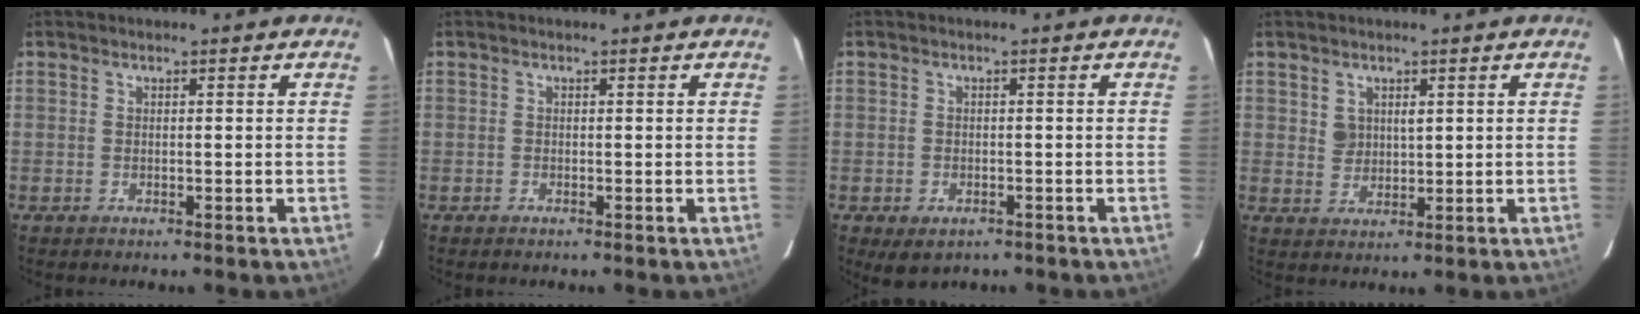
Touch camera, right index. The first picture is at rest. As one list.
[{"total": 0.0}, {"total": 3.7, "force": [-2.2, 2.4, 1.7], "torque": [-0.027, -0.002, -0.022]}, {"total": 2.9, "force": [1.2, 2.1, 1.6], "torque": [-0.030, 0.003, 0.029]}]